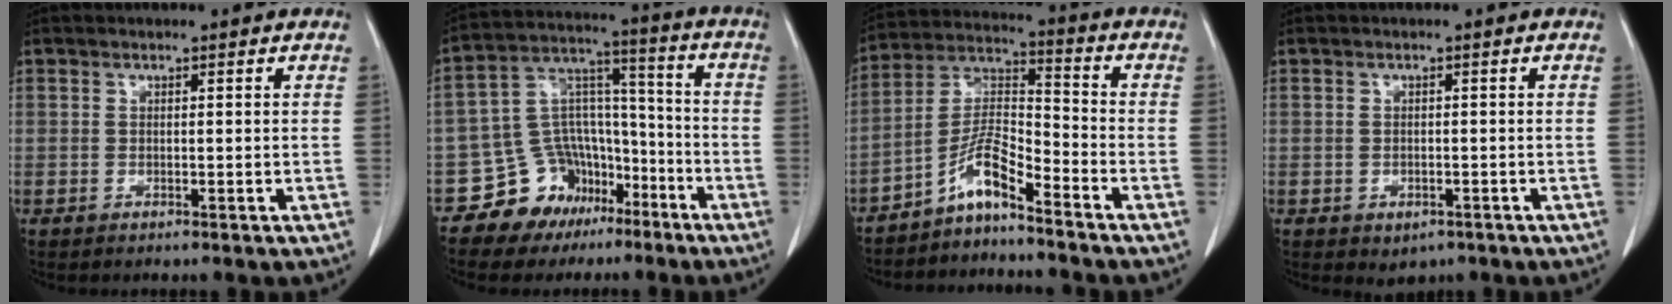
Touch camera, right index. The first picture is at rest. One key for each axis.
{"total": 12.4, "fx": -7.5, "fy": 9.2, "fz": 3.5, "tx": -0.060, "ty": 0.078, "tz": -0.113}
{"total": 7.3, "fx": -5.4, "fy": 0.9, "fz": 4.8, "tx": -0.102, "ty": 0.013, "tz": -0.104}
{"total": 2.4, "fx": -1.2, "fy": 1.7, "fz": 1.2, "tx": -0.009, "ty": 0.002, "tz": -0.002}